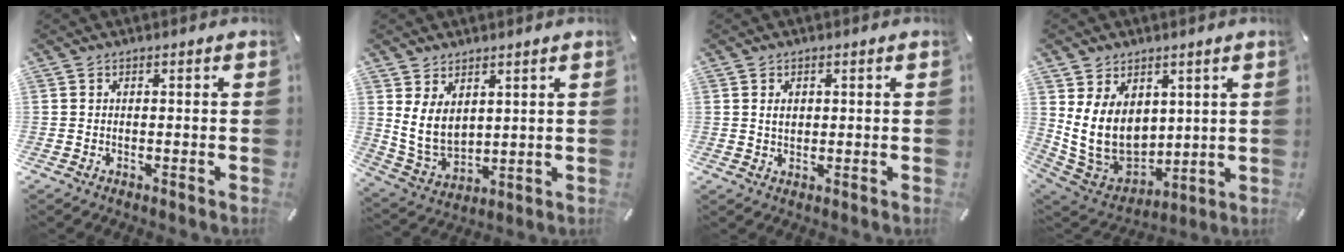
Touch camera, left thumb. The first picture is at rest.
{"total": 8.1, "force": [3.5, 5.8, 4.4], "torque": [-0.109, -0.025, 0.063]}
{"total": 2.3, "force": [0.6, 1.7, 1.4], "torque": [-0.024, 0.002, 0.009]}
{"total": 13.6, "force": [2.7, 11.0, 7.6], "torque": [-0.162, -0.030, 0.057]}